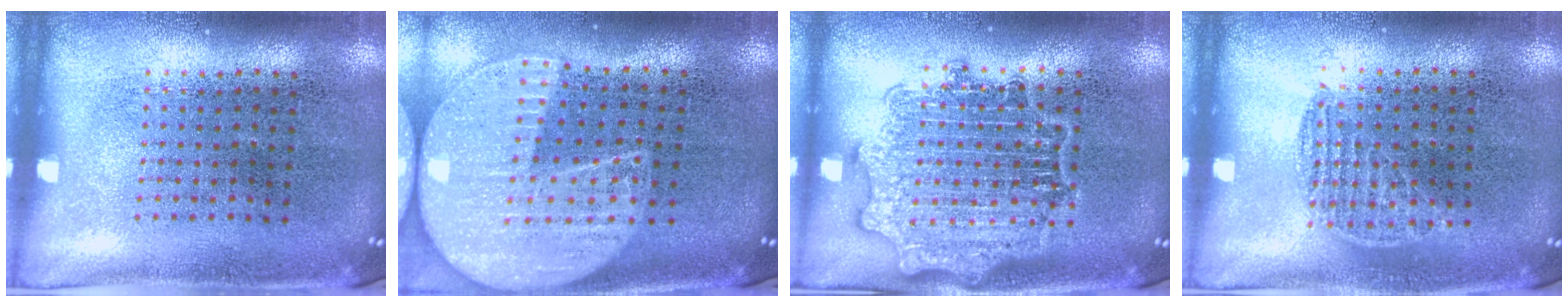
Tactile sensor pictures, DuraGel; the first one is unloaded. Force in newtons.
{"total": 2.3, "press": 2.0, "slide": 1.2}
{"total": 3.0, "press": 3.0, "slide": 0.5}
{"total": 0.7, "press": 0.6, "slide": 0.4}